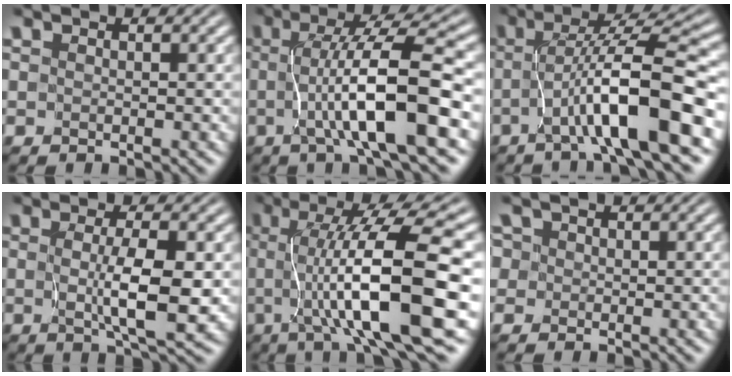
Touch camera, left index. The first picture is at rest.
{"total": 9.3, "force": [-1.1, 1.6, 9.1], "torque": [-0.134, 0.011, -0.023]}
{"total": 9.1, "force": [-2.3, 1.4, 8.7], "torque": [-0.130, 0.015, -0.044]}
{"total": 4.7, "force": [-0.3, 0.8, 4.6], "torque": [-0.083, -0.005, -0.001]}
{"total": 11.8, "force": [-1.0, 2.1, 11.5], "torque": [-0.160, 0.008, -0.018]}
{"total": 2.8, "force": [1.1, 2.4, 0.9], "torque": [-0.009, 0.017, -0.001]}